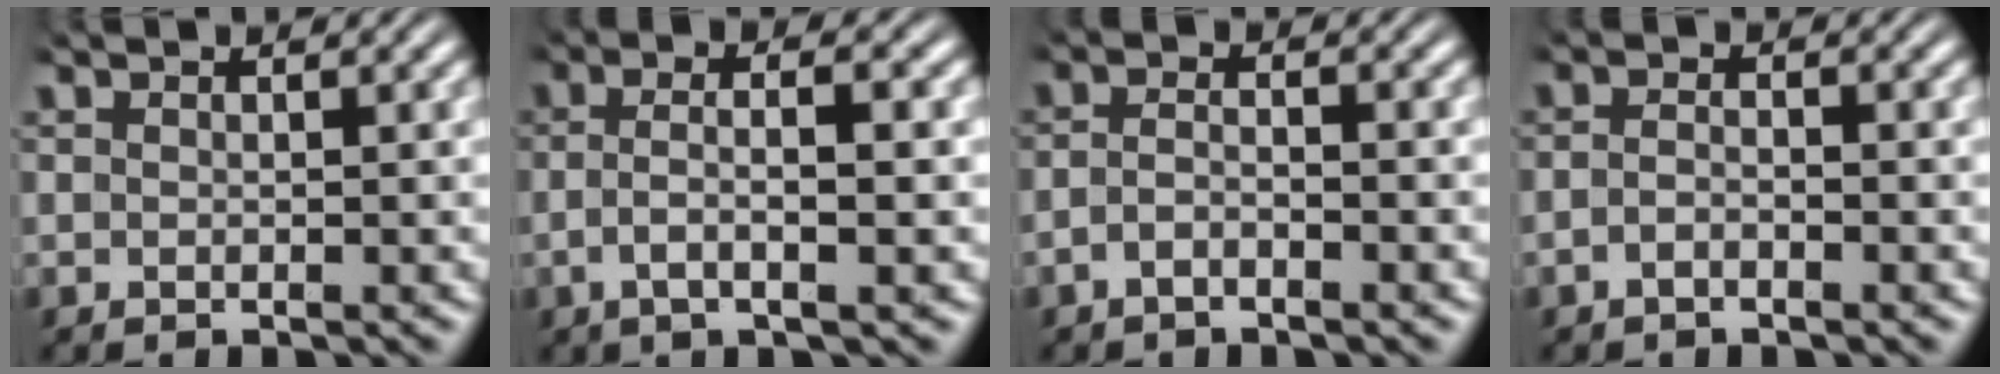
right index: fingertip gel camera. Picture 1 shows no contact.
{"total": 3.8, "force": [-0.7, 0.9, 3.6], "torque": [-0.069, -0.004, -0.013]}
{"total": 2.2, "force": [-1.6, 0.5, 1.3], "torque": [-0.029, -0.008, -0.027]}
{"total": 1.5, "force": [-1.2, 0.1, 0.9], "torque": [-0.016, -0.003, -0.022]}